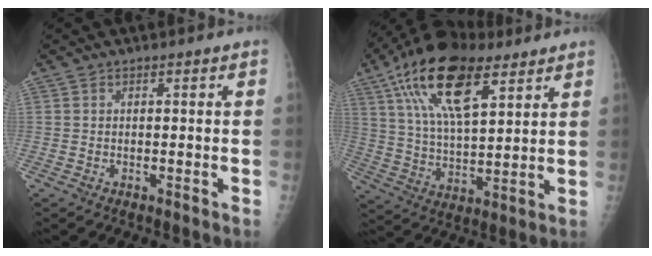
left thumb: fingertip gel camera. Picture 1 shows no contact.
{"total": 19.7, "force": [10.3, 8.5, 14.5], "torque": [-0.248, -0.021, 0.184]}